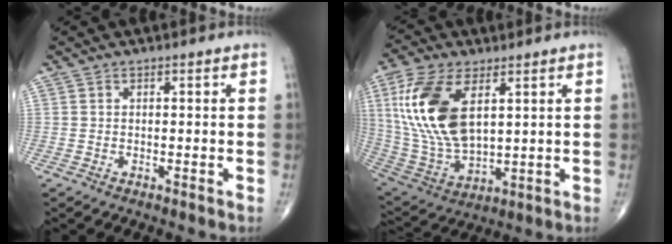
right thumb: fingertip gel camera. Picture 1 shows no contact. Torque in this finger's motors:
{"motor_torque": [-0.61, 1.46, 1.76, 1.01, 0.22]}